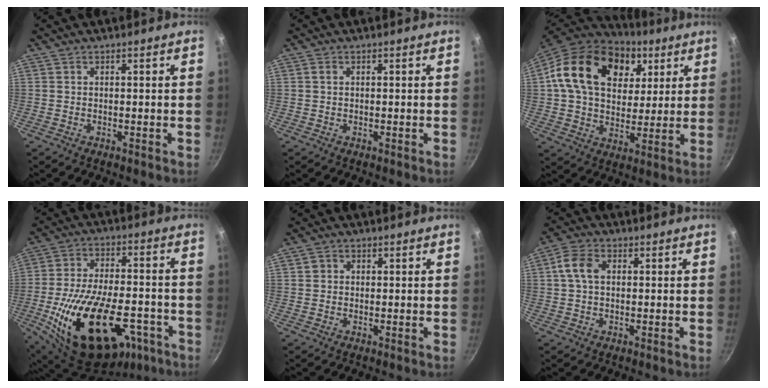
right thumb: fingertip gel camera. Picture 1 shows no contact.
{"total": 0.6, "force": [0.1, 0.4, 0.4], "torque": [-0.008, 0.002, 0.002]}
{"total": 22.5, "force": [7.8, 15.8, 14.0], "torque": [-0.223, -0.004, 0.126]}
{"total": 27.5, "force": [-11.0, 14.8, 20.4], "torque": [-0.333, 0.038, -0.158]}
{"total": 1.7, "force": [0.3, 1.6, 0.6], "torque": [-0.007, 0.003, 0.003]}
{"total": 5.6, "force": [0.8, 3.8, 4.1], "torque": [-0.079, 0.014, 0.010]}